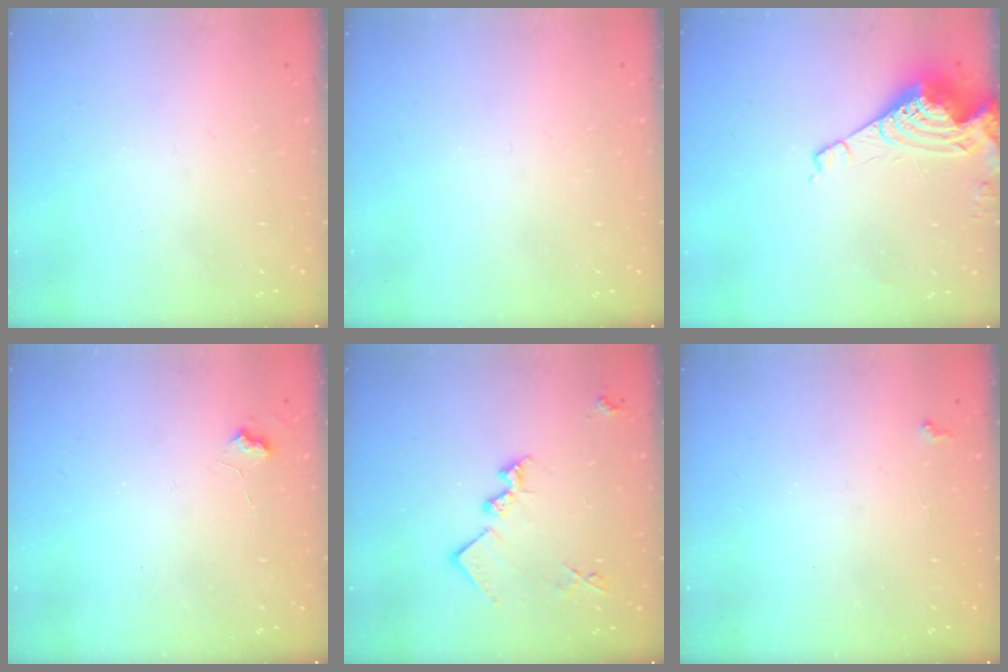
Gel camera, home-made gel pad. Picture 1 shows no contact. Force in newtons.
{"total": 0.0}
{"total": 10.1, "press": 10.0, "slide": 1.1}
{"total": 4.1, "press": 4.0, "slide": 0.6}
{"total": 12.7, "press": 12.7, "slide": 0.7}
{"total": 0.8, "press": 0.8, "slide": 0.3}